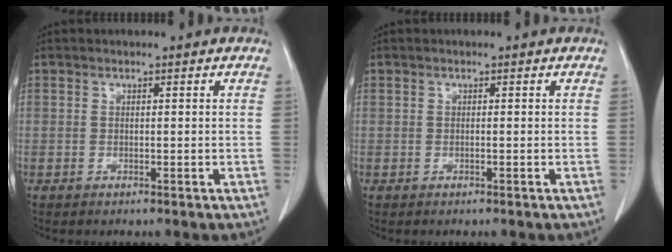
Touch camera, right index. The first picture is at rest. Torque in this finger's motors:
{"motor_torque": [-0.12, 0.12, -0.02, -0.01]}